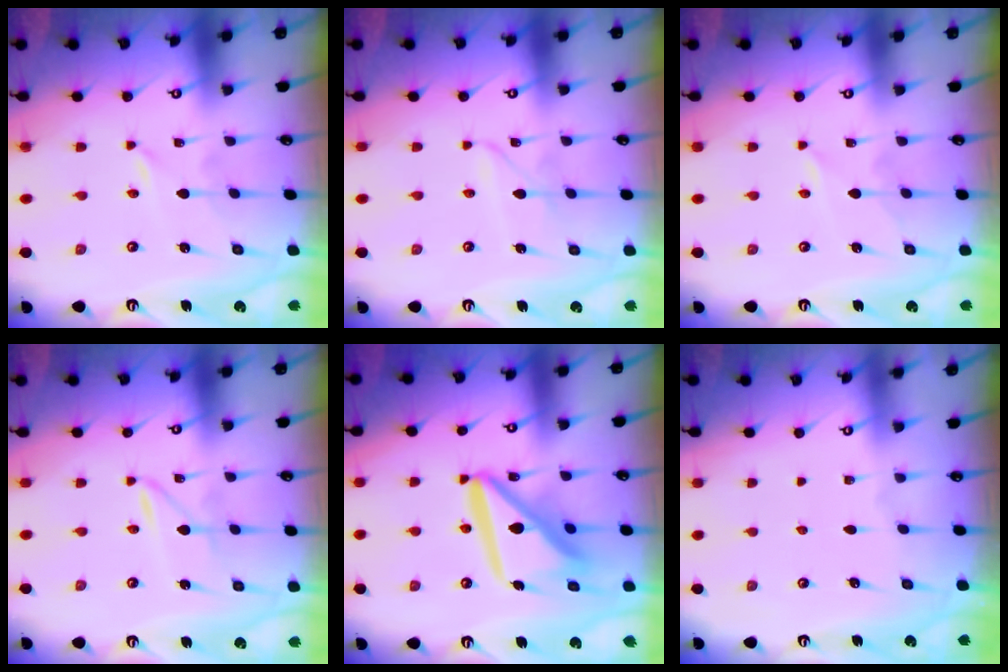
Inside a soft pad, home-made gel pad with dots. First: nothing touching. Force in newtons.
{"total": 2.4, "press": 2.4, "slide": 0.2}
{"total": 2.4, "press": 2.4, "slide": 0.3}
{"total": 1.6, "press": 1.6, "slide": 0.0}
{"total": 15.1, "press": 15.0, "slide": 1.8}
{"total": 0.0}